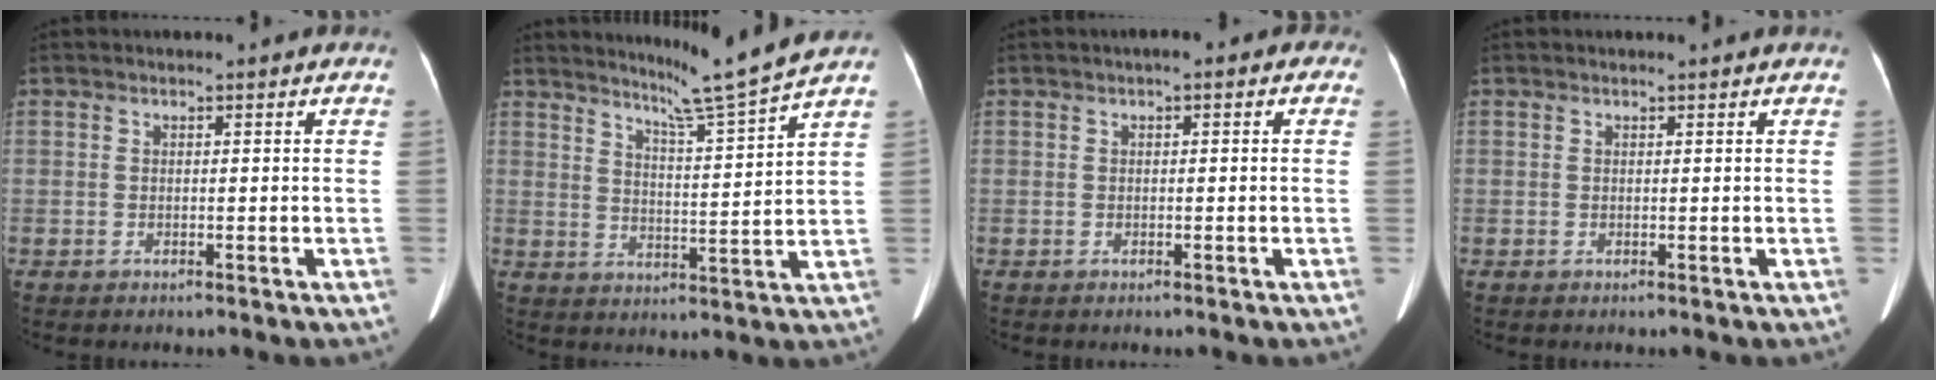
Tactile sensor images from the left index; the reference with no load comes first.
{"total": 8.9, "force": [7.9, -2.7, 3.1], "torque": [-0.059, -0.037, 0.125]}
{"total": 1.4, "force": [0.2, 0.8, 1.1], "torque": [-0.011, 0.009, -0.006]}
{"total": 0.5, "force": [0.5, -0.1, 0.2], "torque": [-0.007, 0.000, 0.009]}